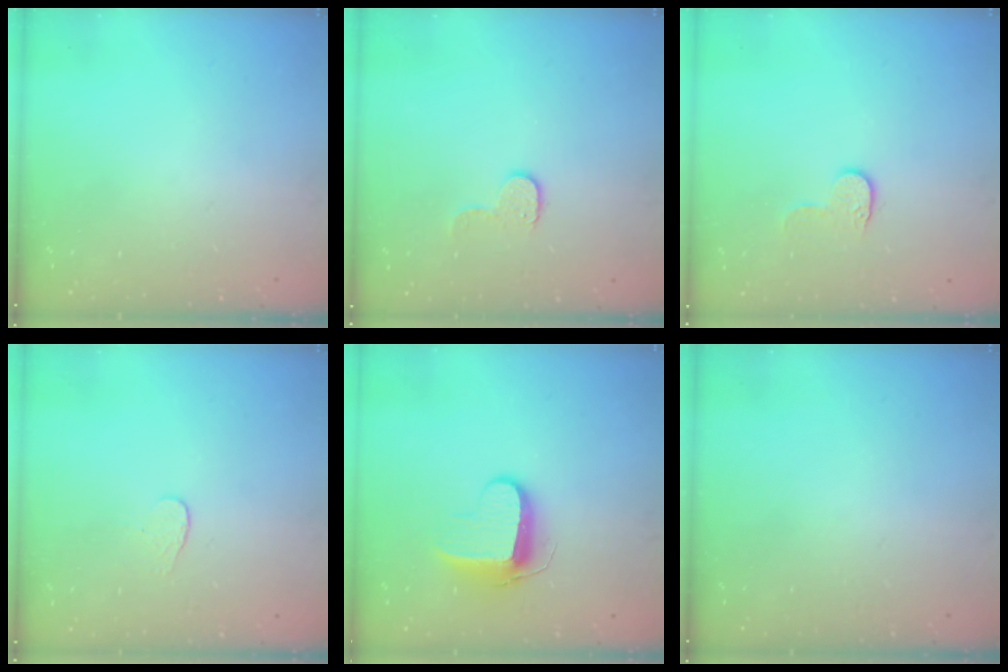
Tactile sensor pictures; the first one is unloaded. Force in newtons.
{"total": 7.4, "press": 7.4, "slide": 0.4}
{"total": 4.6, "press": 4.6, "slide": 0.3}
{"total": 3.4, "press": 3.4, "slide": 0.3}
{"total": 9.0, "press": 9.0, "slide": 0.5}
{"total": 0.0}